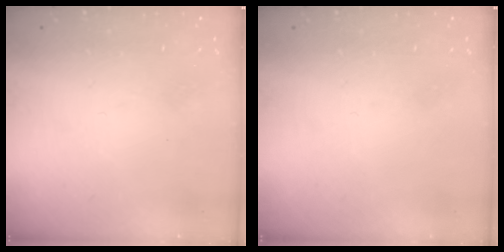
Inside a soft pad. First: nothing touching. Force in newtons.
{"total": 0.0}